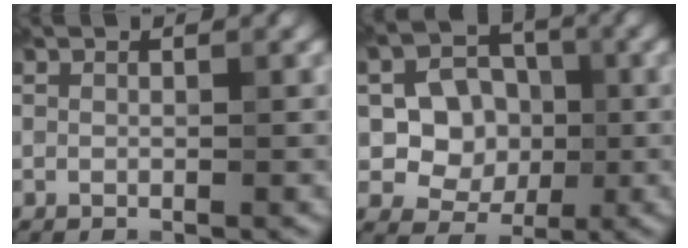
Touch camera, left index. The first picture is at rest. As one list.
[{"total": 5.5, "force": [-0.2, 4.7, 2.9], "torque": [-0.034, 0.005, -0.013]}]